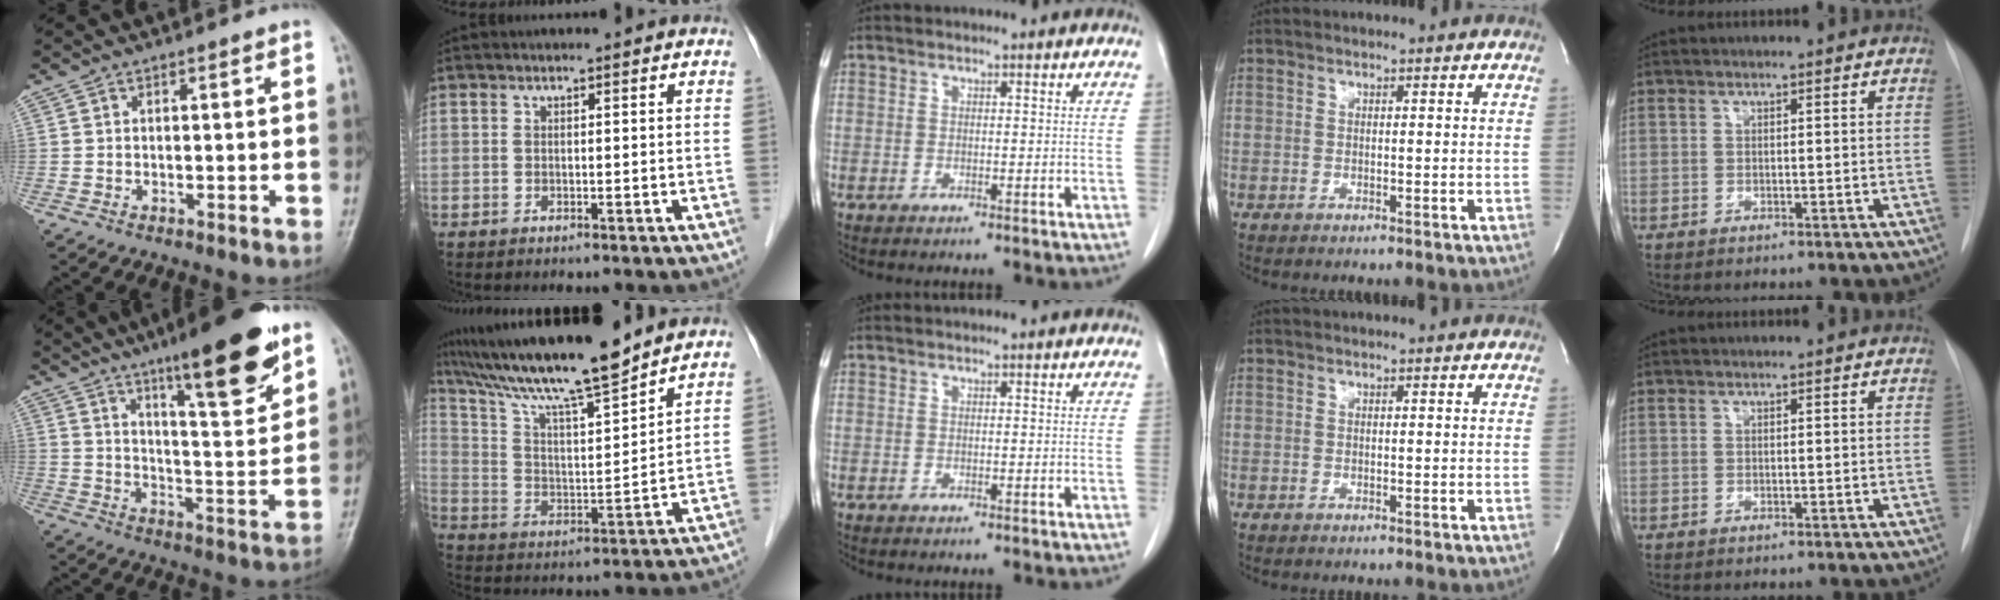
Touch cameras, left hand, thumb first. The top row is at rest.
{"thumb": {"total": 18.5, "force": [11.7, 3.7, 13.9], "torque": [-0.178, -0.065, 0.181]}, "index": {"total": 16.2, "force": [13.8, -0.1, 8.5], "torque": [-0.153, 0.004, 0.241]}}